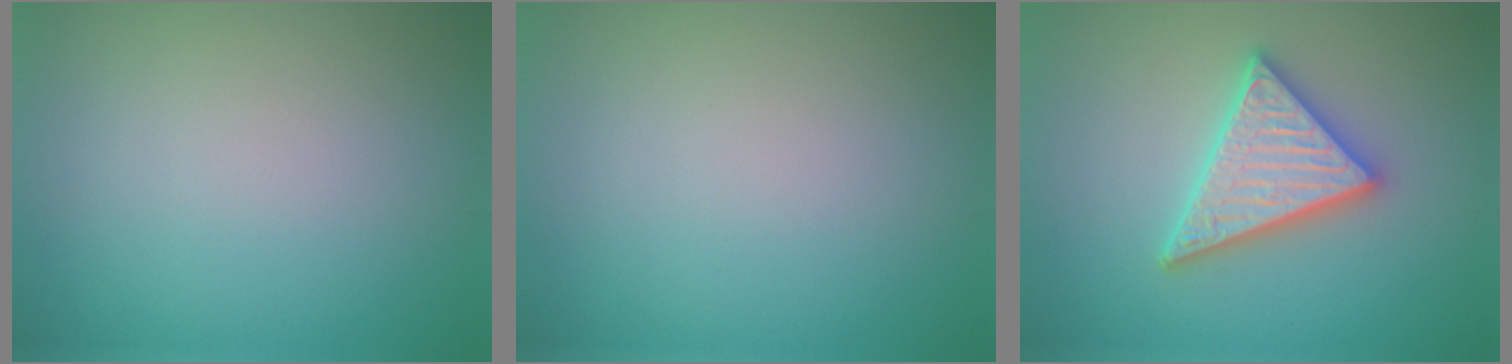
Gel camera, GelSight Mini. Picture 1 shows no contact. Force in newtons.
{"total": 0.0}
{"total": 4.9, "press": 4.9, "slide": 0.7}